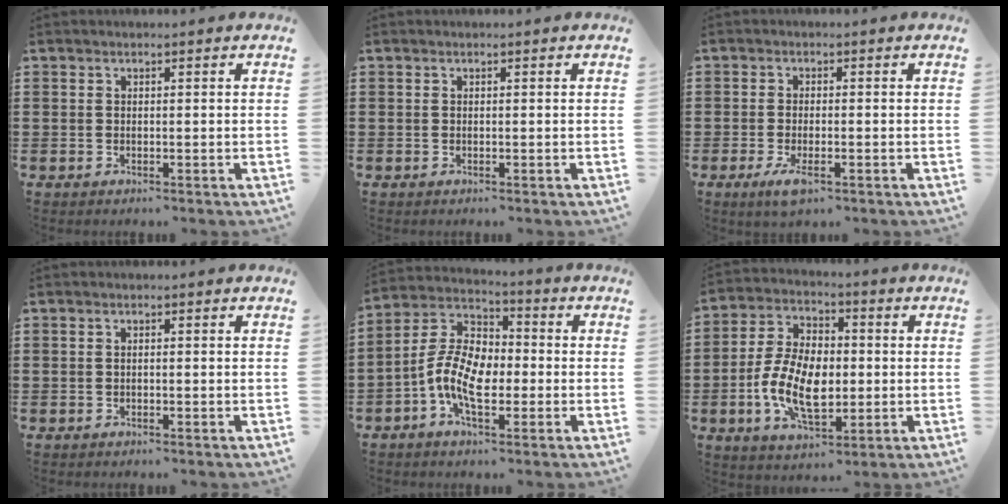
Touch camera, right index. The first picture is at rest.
{"total": 0.0}
{"total": 3.0, "force": [-1.5, 0.8, 2.5], "torque": [-0.060, -0.011, -0.030]}
{"total": 0.0}
{"total": 10.0, "force": [-2.8, 5.4, 7.9], "torque": [-0.195, 0.001, -0.059]}
{"total": 10.5, "force": [-1.8, 6.0, 8.4], "torque": [-0.195, 0.002, -0.036]}